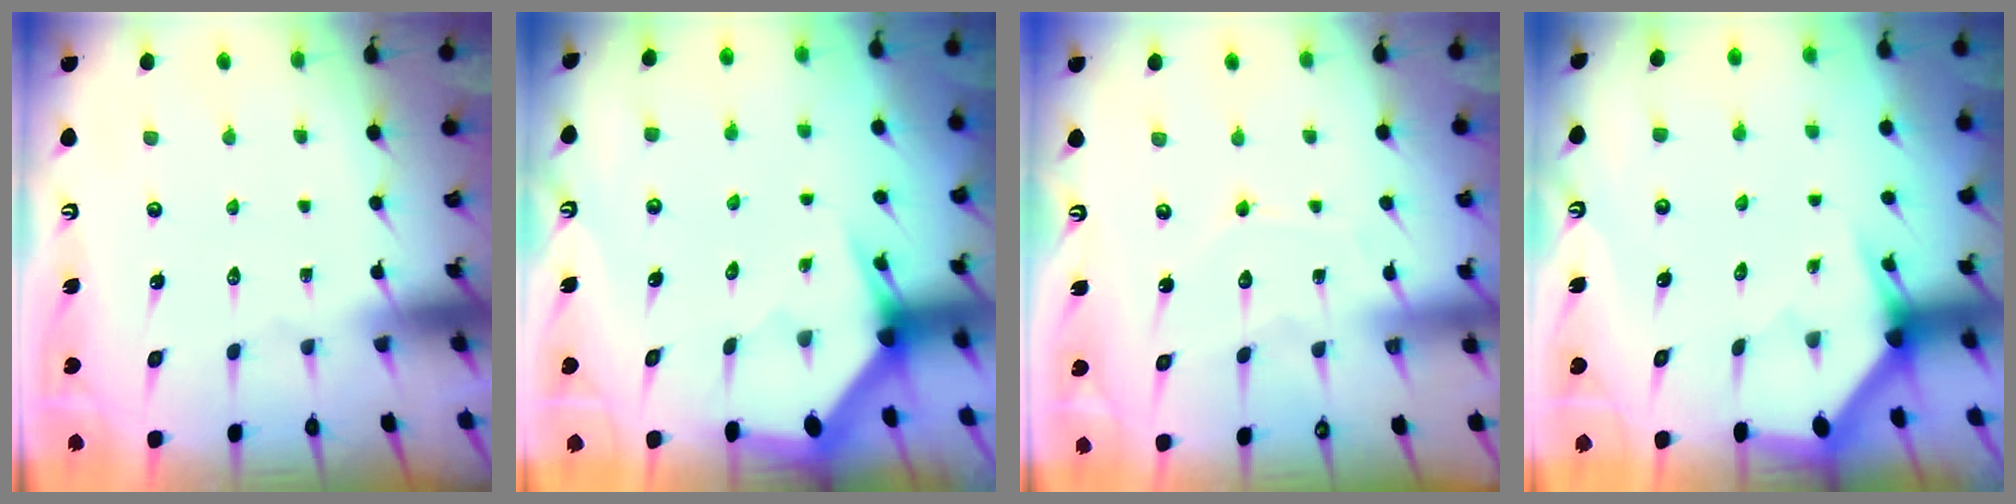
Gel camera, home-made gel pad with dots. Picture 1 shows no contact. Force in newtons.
{"total": 2.9, "press": 2.9, "slide": 0.0}
{"total": 4.0, "press": 4.0, "slide": 0.3}
{"total": 3.0, "press": 3.0, "slide": 0.2}